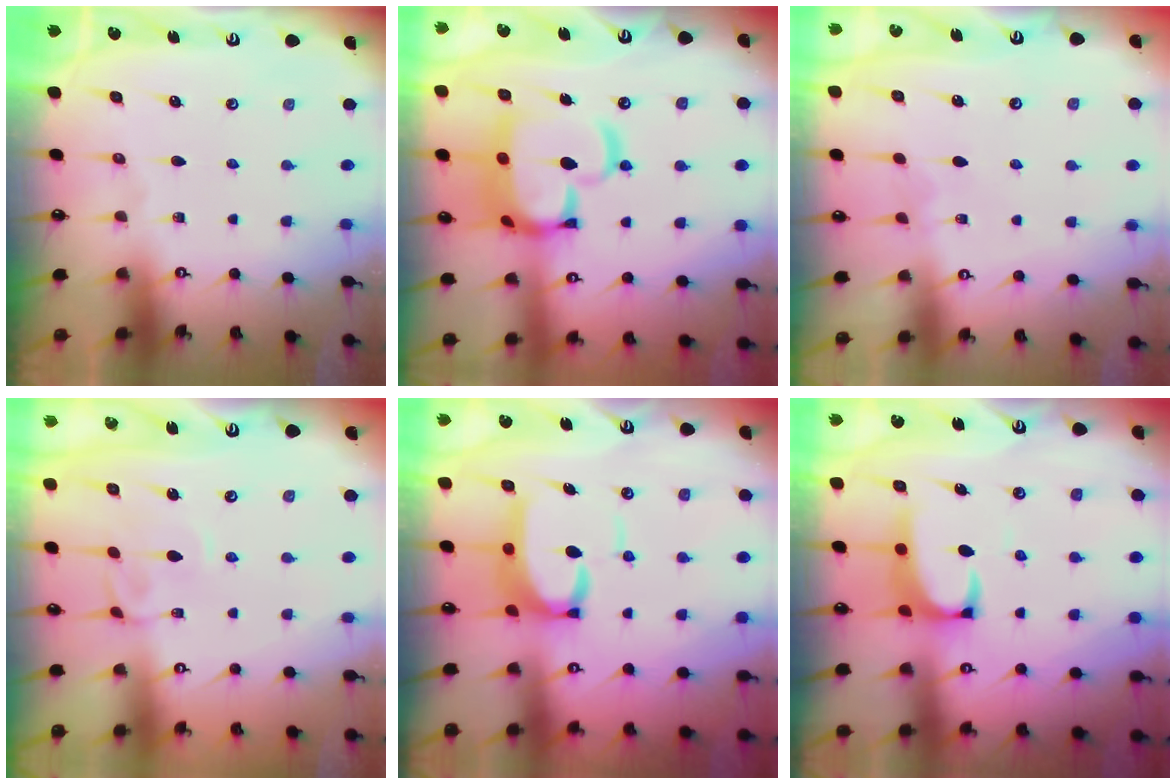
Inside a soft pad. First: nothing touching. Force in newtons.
{"total": 14.5, "press": 14.4, "slide": 1.5}
{"total": 3.3, "press": 3.3, "slide": 0.1}
{"total": 3.0, "press": 3.0, "slide": 0.4}
{"total": 7.9, "press": 7.9, "slide": 1.0}
{"total": 2.3, "press": 2.0, "slide": 1.0}